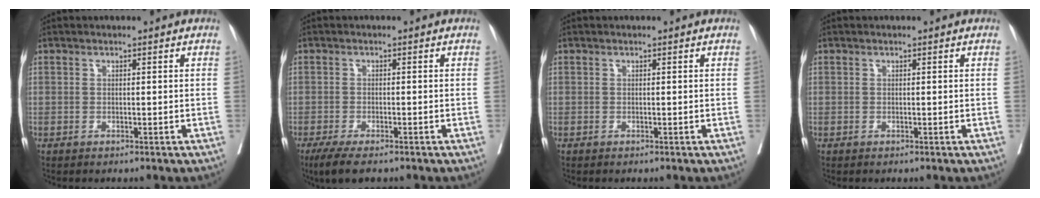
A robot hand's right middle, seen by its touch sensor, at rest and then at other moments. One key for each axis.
{"total": 5.4, "fx": -3.9, "fy": 1.0, "fz": 3.5, "tx": -0.056, "ty": -0.014, "tz": -0.065}
{"total": 0.0}
{"total": 0.0}